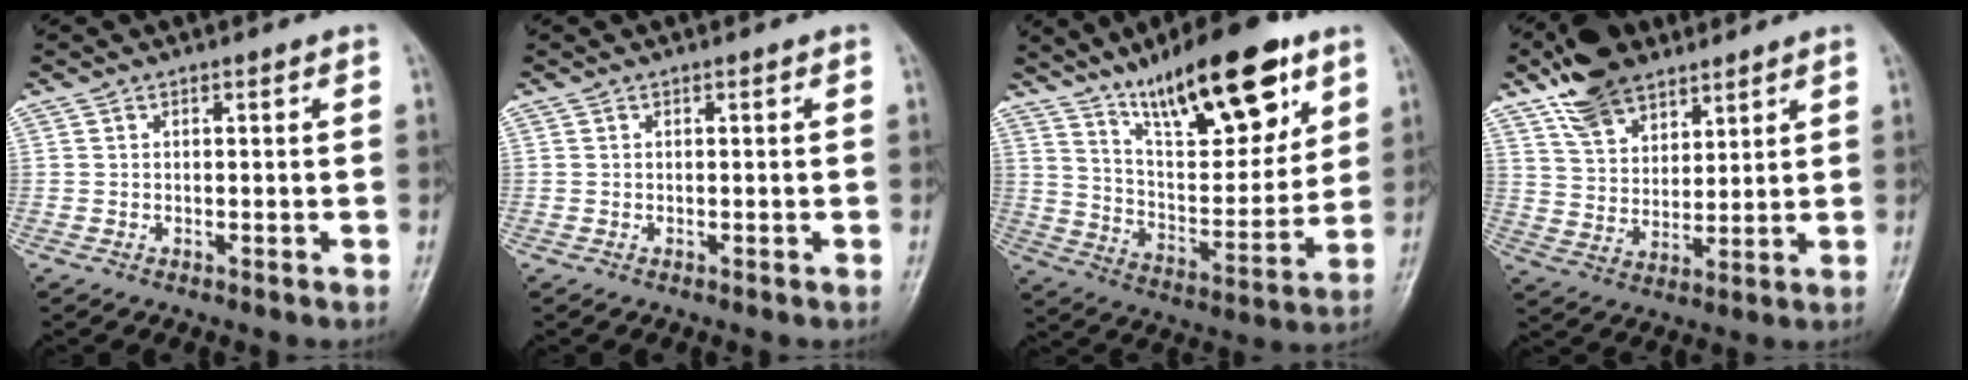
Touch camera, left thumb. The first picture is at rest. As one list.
[{"total": 0.0}, {"total": 21.7, "force": [13.4, 7.4, 15.4], "torque": [-0.202, -0.058, 0.228]}, {"total": 12.1, "force": [8.2, 6.6, 6.0], "torque": [-0.082, -0.029, 0.154]}]